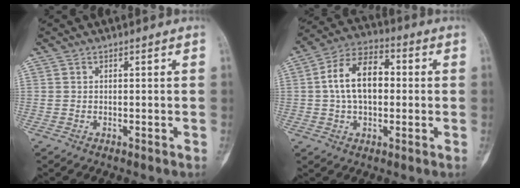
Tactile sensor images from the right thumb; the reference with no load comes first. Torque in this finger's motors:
{"motor_torque": [1.45, 1.46, 0.77, -0.64, 0.38]}